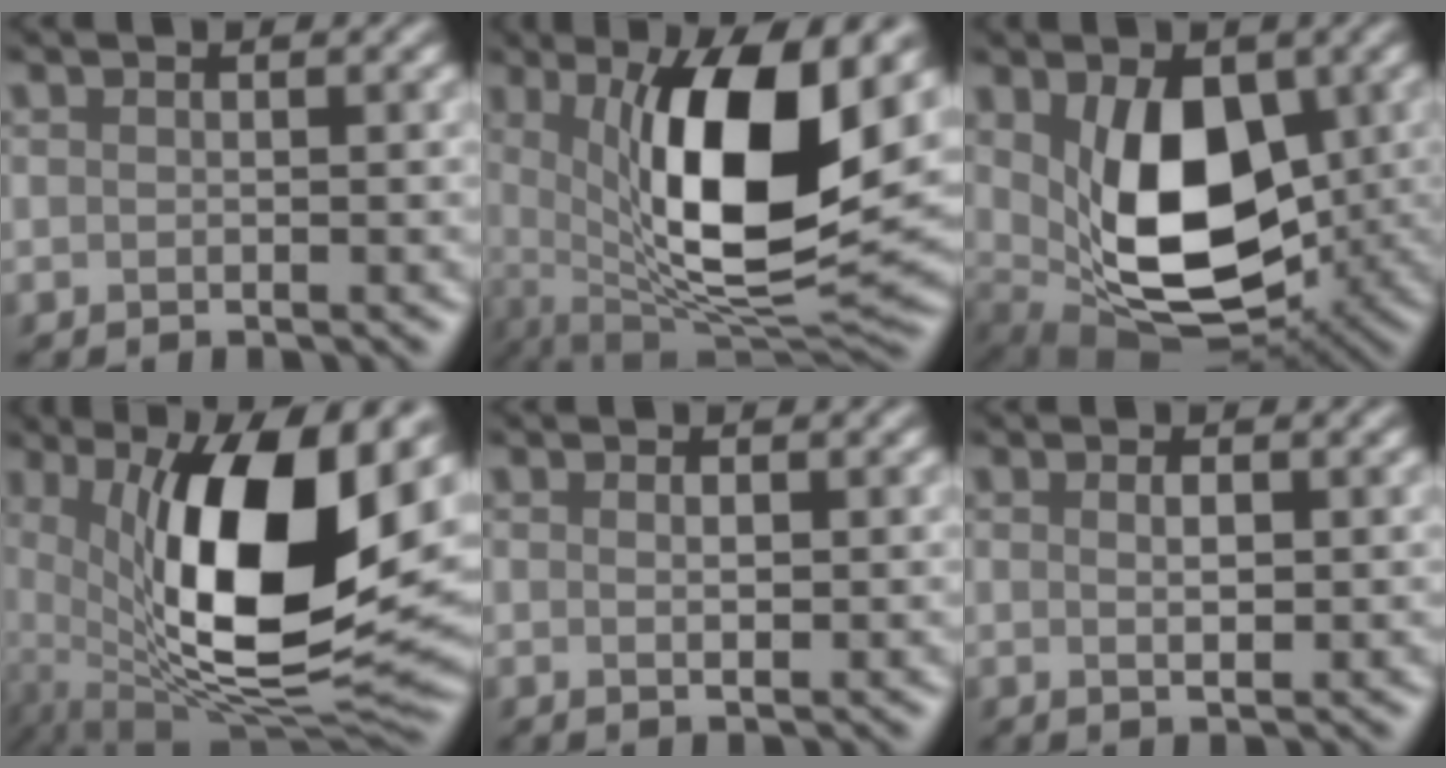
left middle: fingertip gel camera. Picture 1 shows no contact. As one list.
[{"total": 11.4, "force": [2.1, 3.5, 10.6], "torque": [-0.185, -0.005, 0.047]}, {"total": 10.4, "force": [1.1, 6.0, 8.4], "torque": [-0.140, -0.008, 0.037]}, {"total": 13.0, "force": [1.9, 4.8, 11.9], "torque": [-0.219, -0.009, 0.041]}, {"total": 0.9, "force": [0.3, 0.2, 0.8], "torque": [-0.006, 0.009, 0.002]}, {"total": 1.1, "force": [0.3, 0.1, 1.1], "torque": [-0.015, 0.009, 0.005]}]